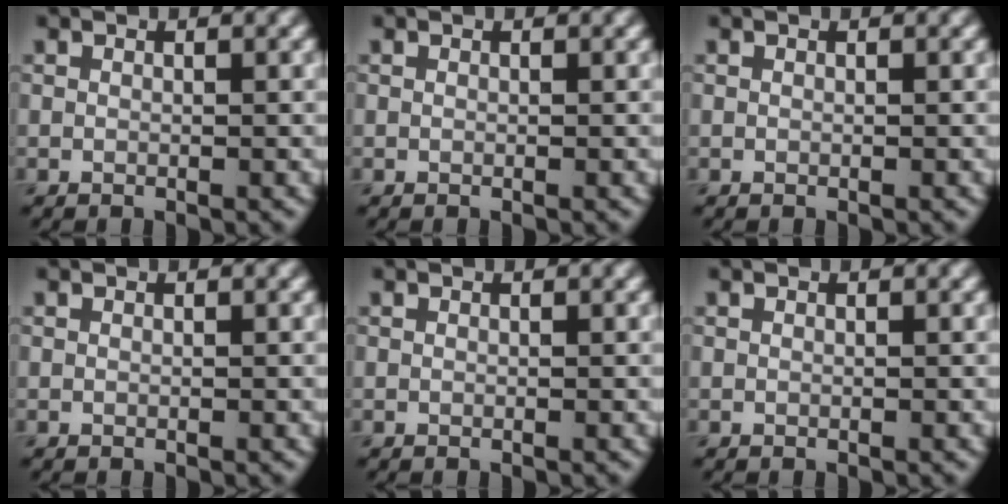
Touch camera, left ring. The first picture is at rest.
{"total": 0.0}
{"total": 0.0}
{"total": 0.0}
{"total": 0.0}
{"total": 0.0}